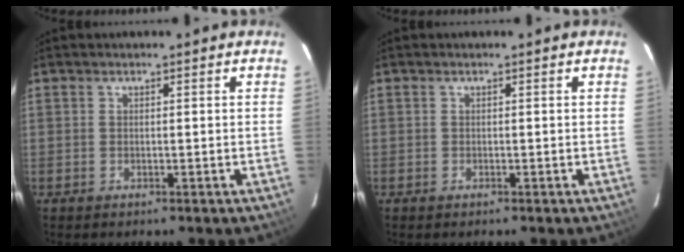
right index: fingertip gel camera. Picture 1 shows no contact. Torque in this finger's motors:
{"motor_torque": [0.19, -0.09, -0.05, -0.03]}